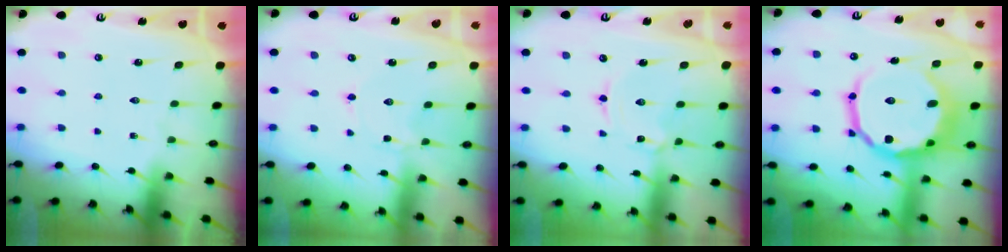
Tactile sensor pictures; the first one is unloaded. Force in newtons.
{"total": 1.8, "press": 1.7, "slide": 0.3}
{"total": 2.1, "press": 2.1, "slide": 0.4}
{"total": 17.0, "press": 16.7, "slide": 3.1}